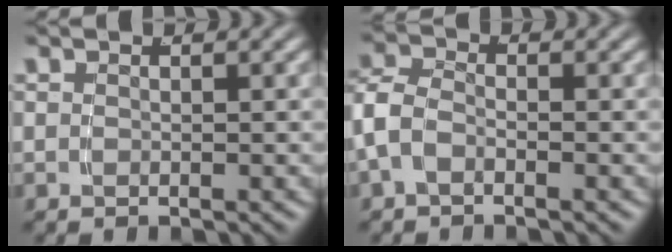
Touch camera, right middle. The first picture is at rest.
{"total": 4.2, "force": [-0.5, 3.6, 2.0], "torque": [-0.059, -0.013, -0.012]}